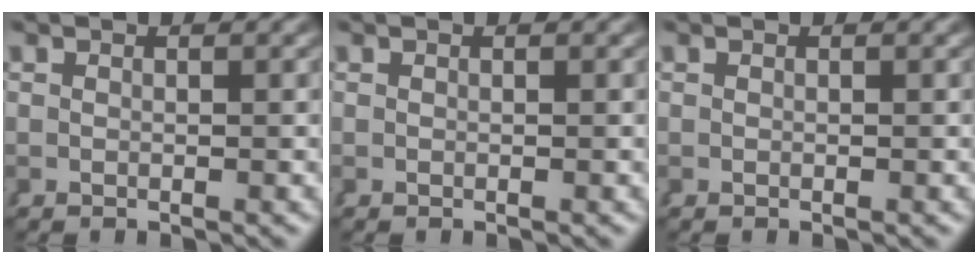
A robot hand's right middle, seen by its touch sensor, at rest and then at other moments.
{"total": 0.0}
{"total": 0.0}